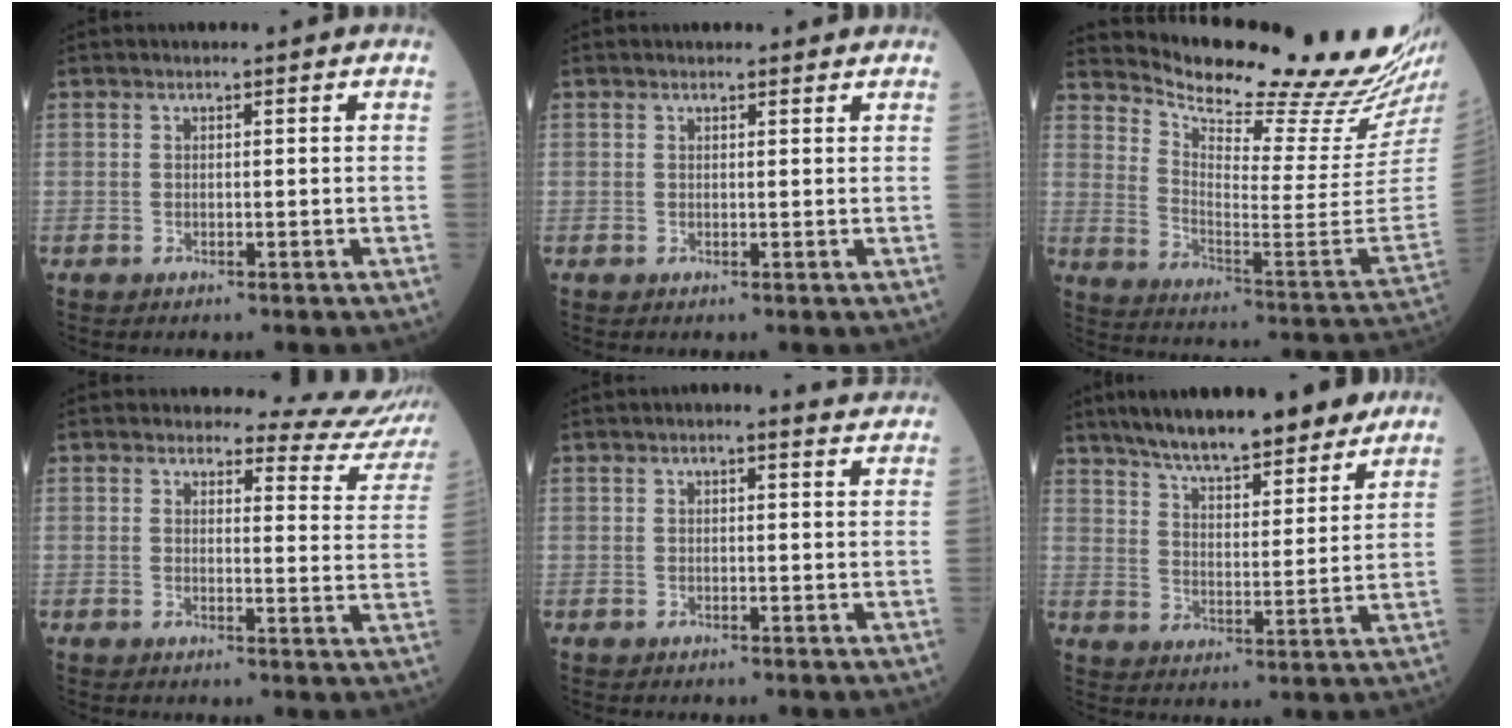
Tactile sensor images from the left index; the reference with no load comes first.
{"total": 2.5, "force": [2.3, 0.7, 0.5], "torque": [-0.006, 0.005, 0.021]}
{"total": 23.4, "force": [21.9, -0.3, 8.2], "torque": [-0.147, -0.122, 0.299]}
{"total": 11.0, "force": [10.8, 1.8, 0.3], "torque": [0.029, -0.074, 0.086]}
{"total": 2.9, "force": [2.4, 0.7, 1.6], "torque": [-0.021, 0.011, 0.018]}
{"total": 17.4, "force": [14.5, 3.2, 9.1], "torque": [-0.141, 0.005, 0.215]}